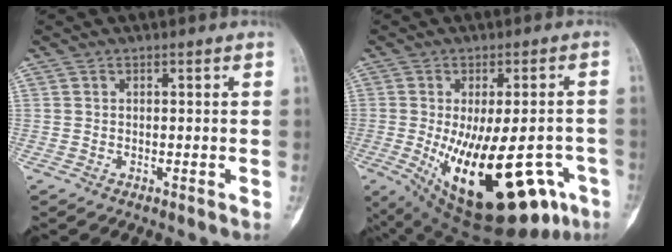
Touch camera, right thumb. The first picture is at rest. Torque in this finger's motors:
{"motor_torque": [0.21, 1.71, 2.25, -0.51, 0.23]}